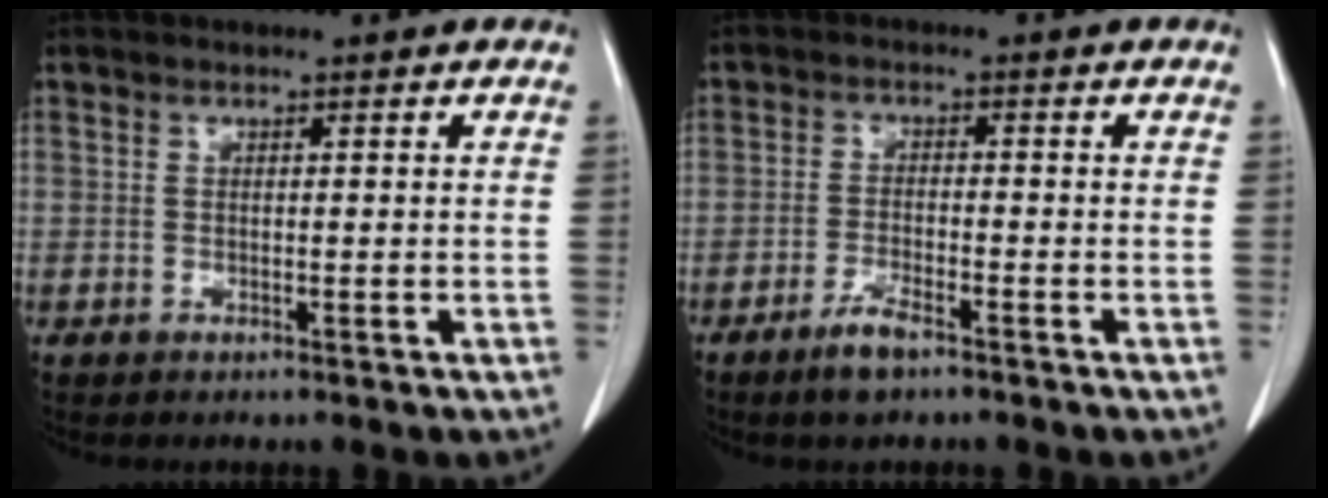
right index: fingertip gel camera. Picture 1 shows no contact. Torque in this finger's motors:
{"motor_torque": [0.34, -0.30, 0.17, 0.05]}